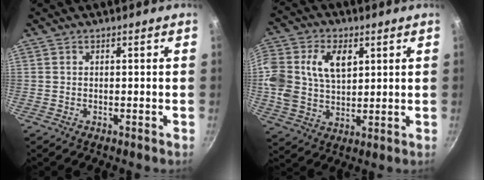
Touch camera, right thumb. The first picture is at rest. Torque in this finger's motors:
{"motor_torque": [0.58, 0.59, 0.98, 0.66, 0.16]}